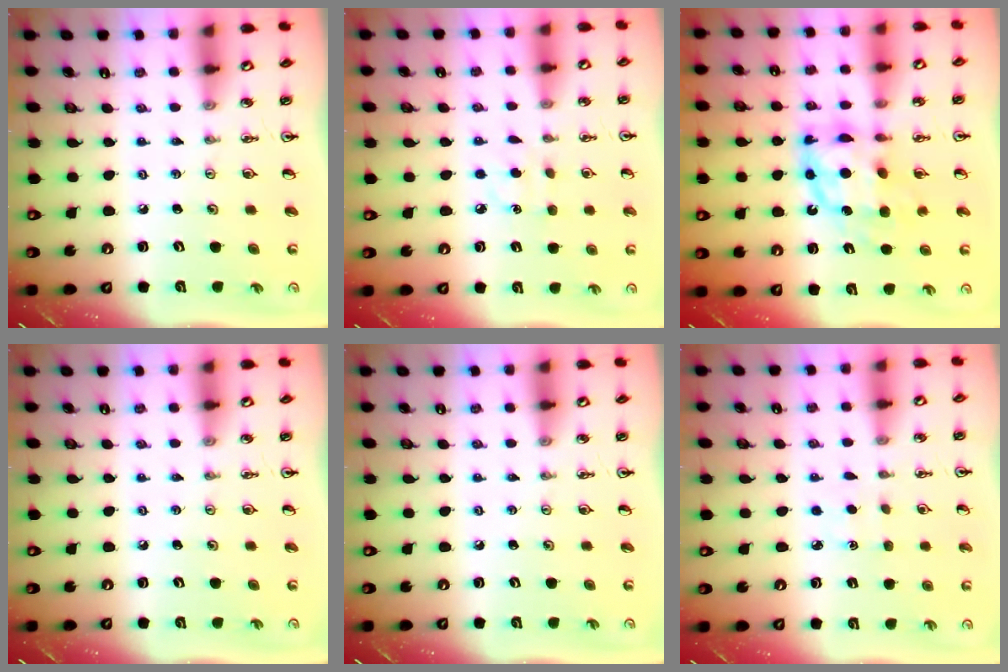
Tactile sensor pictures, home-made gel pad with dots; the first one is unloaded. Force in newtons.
{"total": 5.8, "press": 5.8, "slide": 0.7}
{"total": 11.1, "press": 11.0, "slide": 0.9}
{"total": 0.0}
{"total": 0.0}
{"total": 1.5, "press": 1.5, "slide": 0.2}